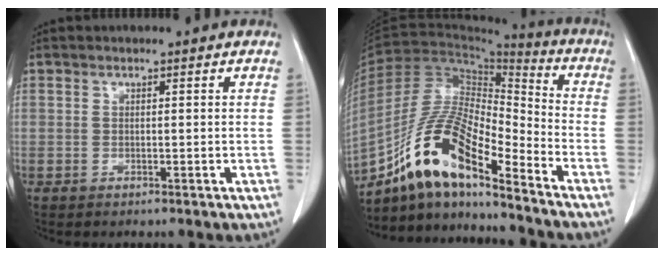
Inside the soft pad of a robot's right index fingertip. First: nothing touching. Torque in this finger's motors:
{"motor_torque": [1.12, -1.02, 0.88, 0.21]}